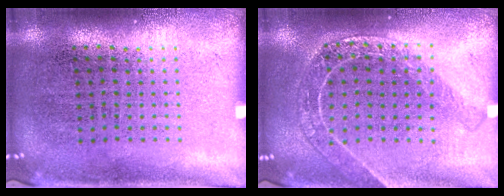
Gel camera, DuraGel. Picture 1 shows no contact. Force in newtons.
{"total": 1.6, "press": 1.5, "slide": 0.5}